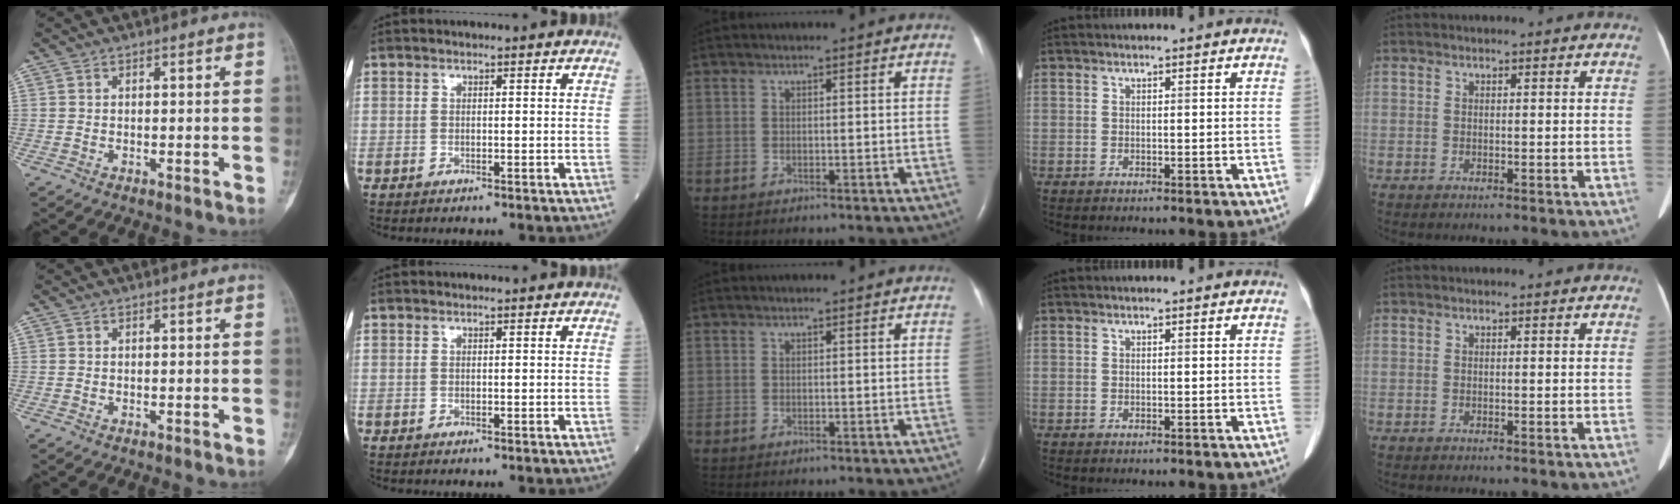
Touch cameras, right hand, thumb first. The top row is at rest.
{}